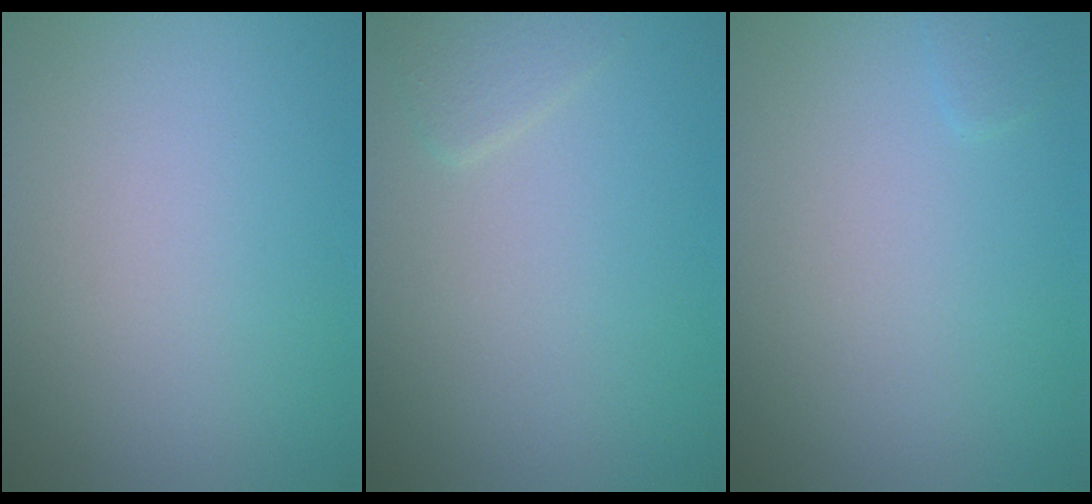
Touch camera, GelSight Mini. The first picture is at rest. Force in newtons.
{"total": 1.2, "press": 1.2, "slide": 0.1}
{"total": 0.6, "press": 0.6, "slide": 0.0}